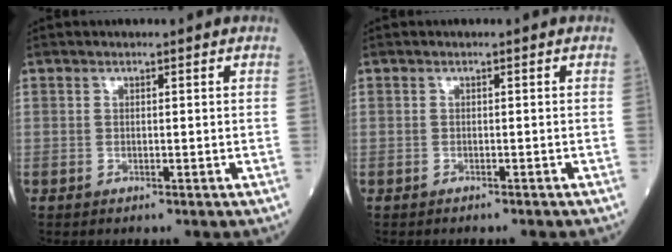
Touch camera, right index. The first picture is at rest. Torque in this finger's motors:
{"motor_torque": [-0.14, -0.08, -0.02, 0.01]}